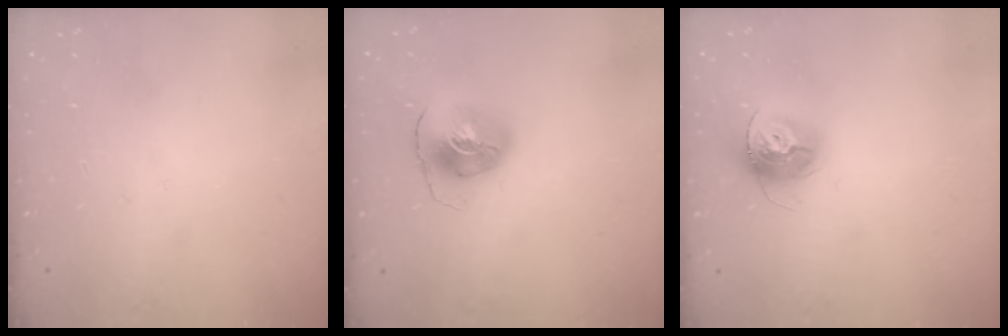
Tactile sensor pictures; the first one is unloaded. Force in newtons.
{"total": 8.2, "press": 8.1, "slide": 1.3}
{"total": 12.7, "press": 12.7, "slide": 1.0}